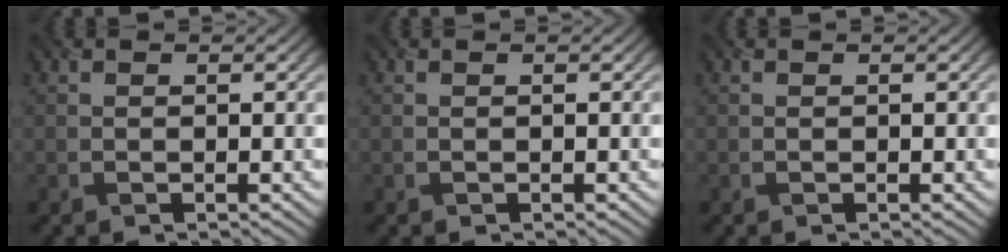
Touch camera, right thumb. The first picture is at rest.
{"total": 0.0}
{"total": 0.0}